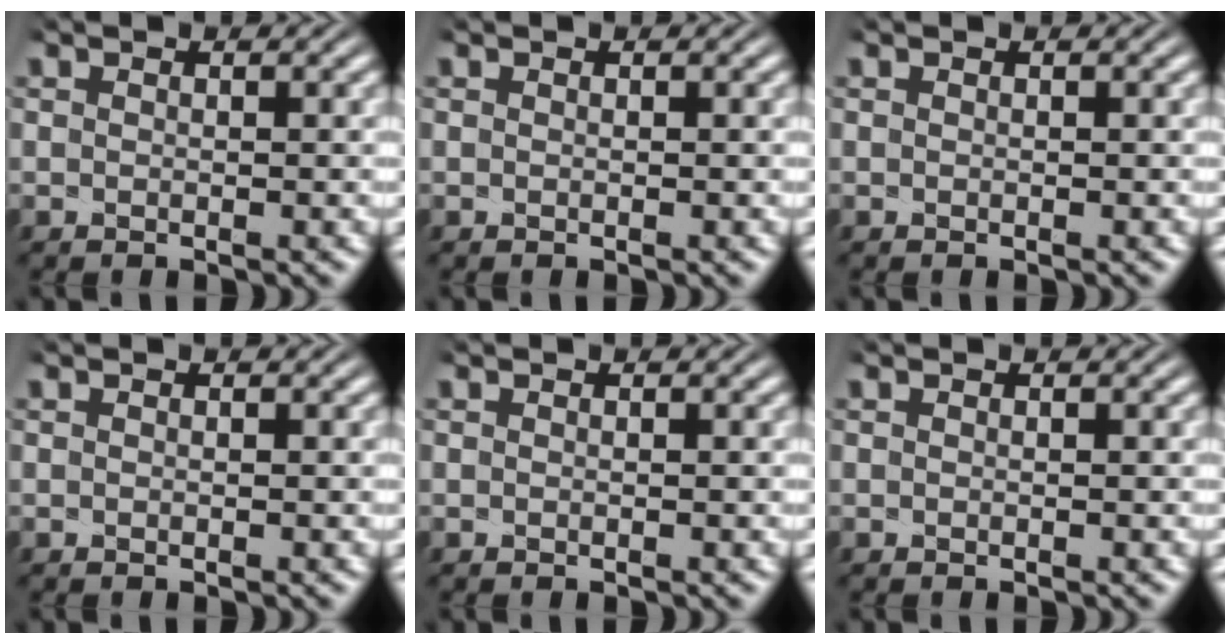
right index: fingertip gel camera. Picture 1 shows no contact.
{"total": 0.0}
{"total": 0.0}
{"total": 0.0}
{"total": 0.0}
{"total": 0.0}